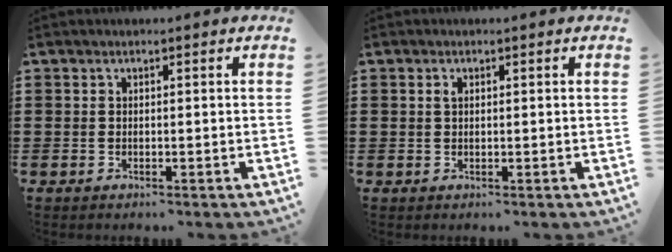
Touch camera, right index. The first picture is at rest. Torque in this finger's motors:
{"motor_torque": [0.07, -0.07, 0.07, 0.02]}